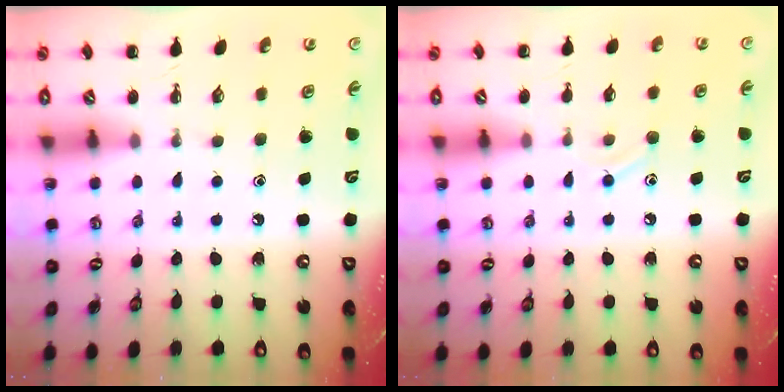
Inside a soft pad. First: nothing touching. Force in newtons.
{"total": 7.5, "press": 7.1, "slide": 2.3}